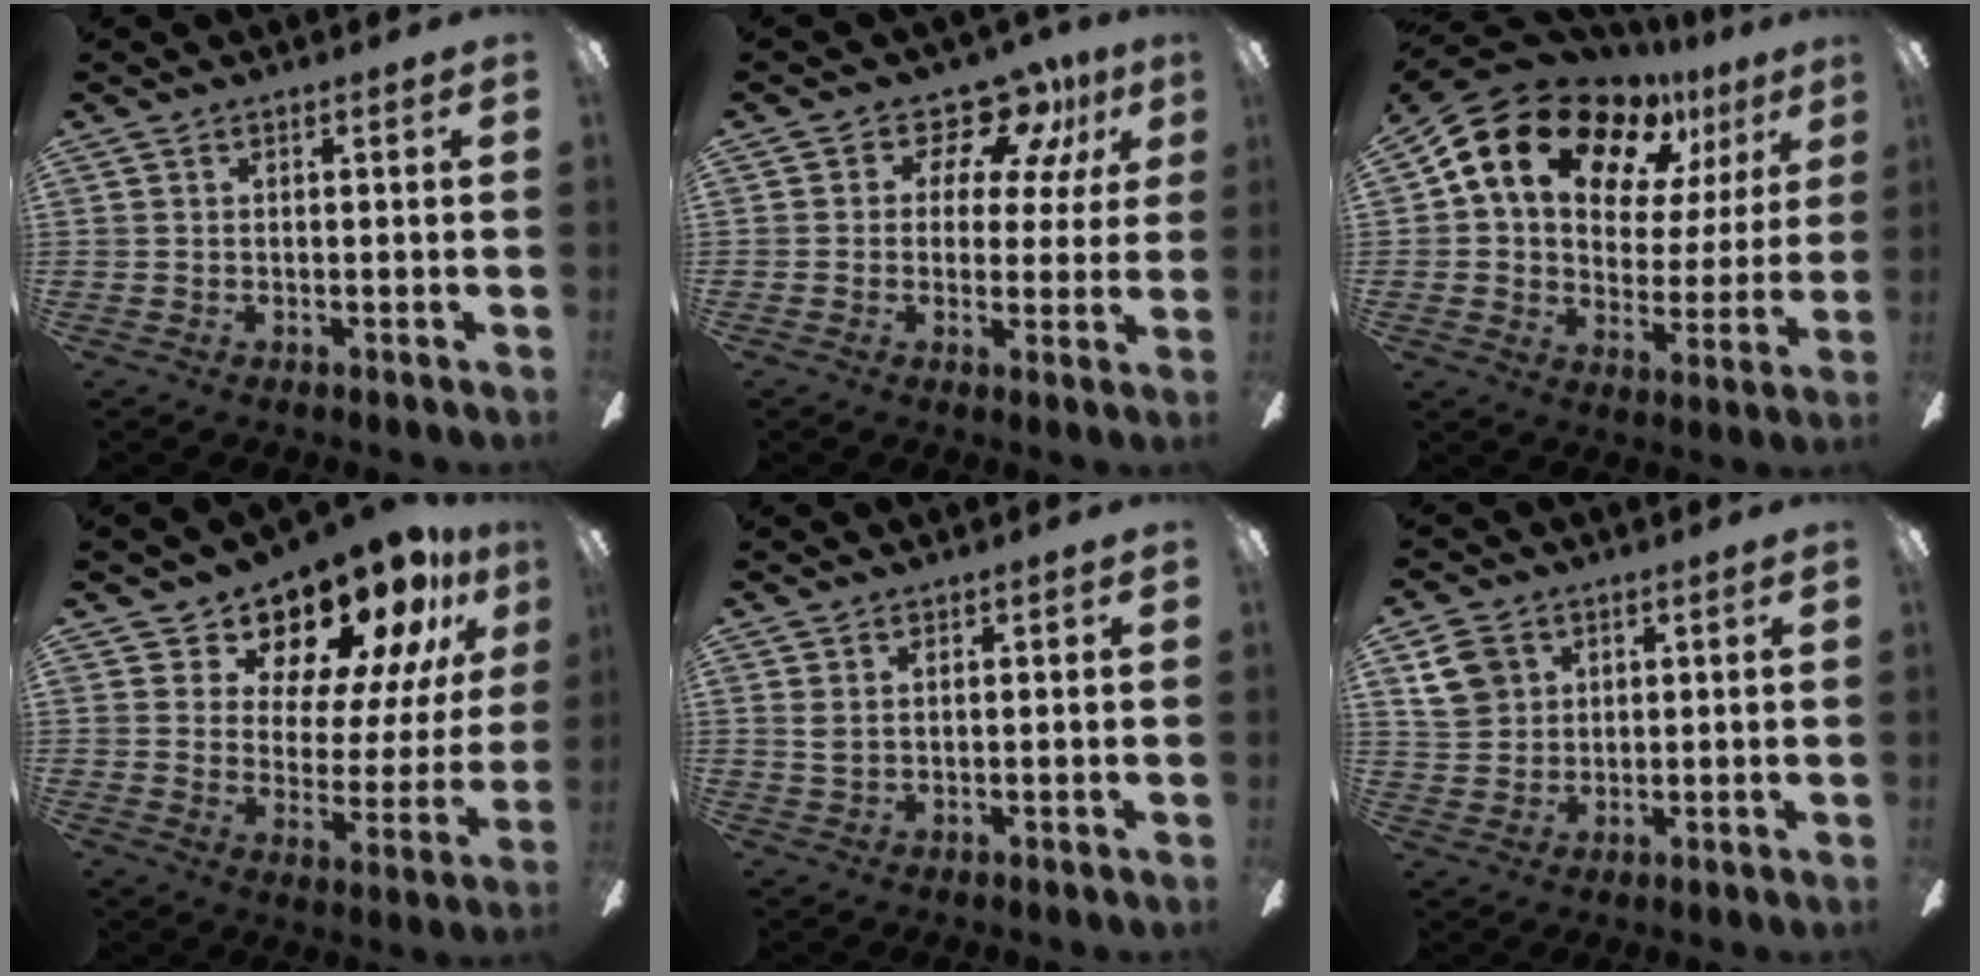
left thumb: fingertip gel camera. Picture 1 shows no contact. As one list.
[{"total": 11.2, "force": [7.8, 6.1, 5.3], "torque": [-0.083, -0.052, 0.141]}, {"total": 17.9, "force": [10.6, 11.2, 9.1], "torque": [-0.167, -0.054, 0.189]}, {"total": 15.7, "force": [12.9, 6.8, 6.0], "torque": [-0.096, -0.107, 0.218]}, {"total": 1.8, "force": [0.8, 0.8, 1.3], "torque": [-0.029, 0.002, 0.015]}, {"total": 7.0, "force": [3.2, 5.5, 2.7], "torque": [-0.047, 0.005, 0.062]}]